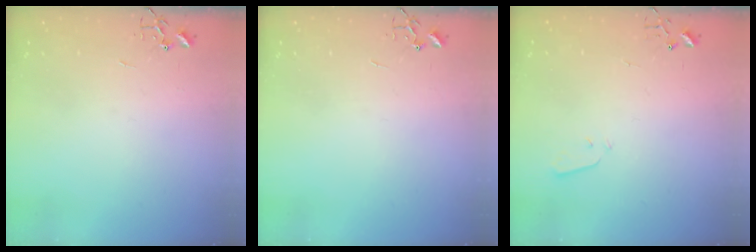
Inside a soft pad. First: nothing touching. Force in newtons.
{"total": 0.0}
{"total": 3.2, "press": 3.1, "slide": 0.8}